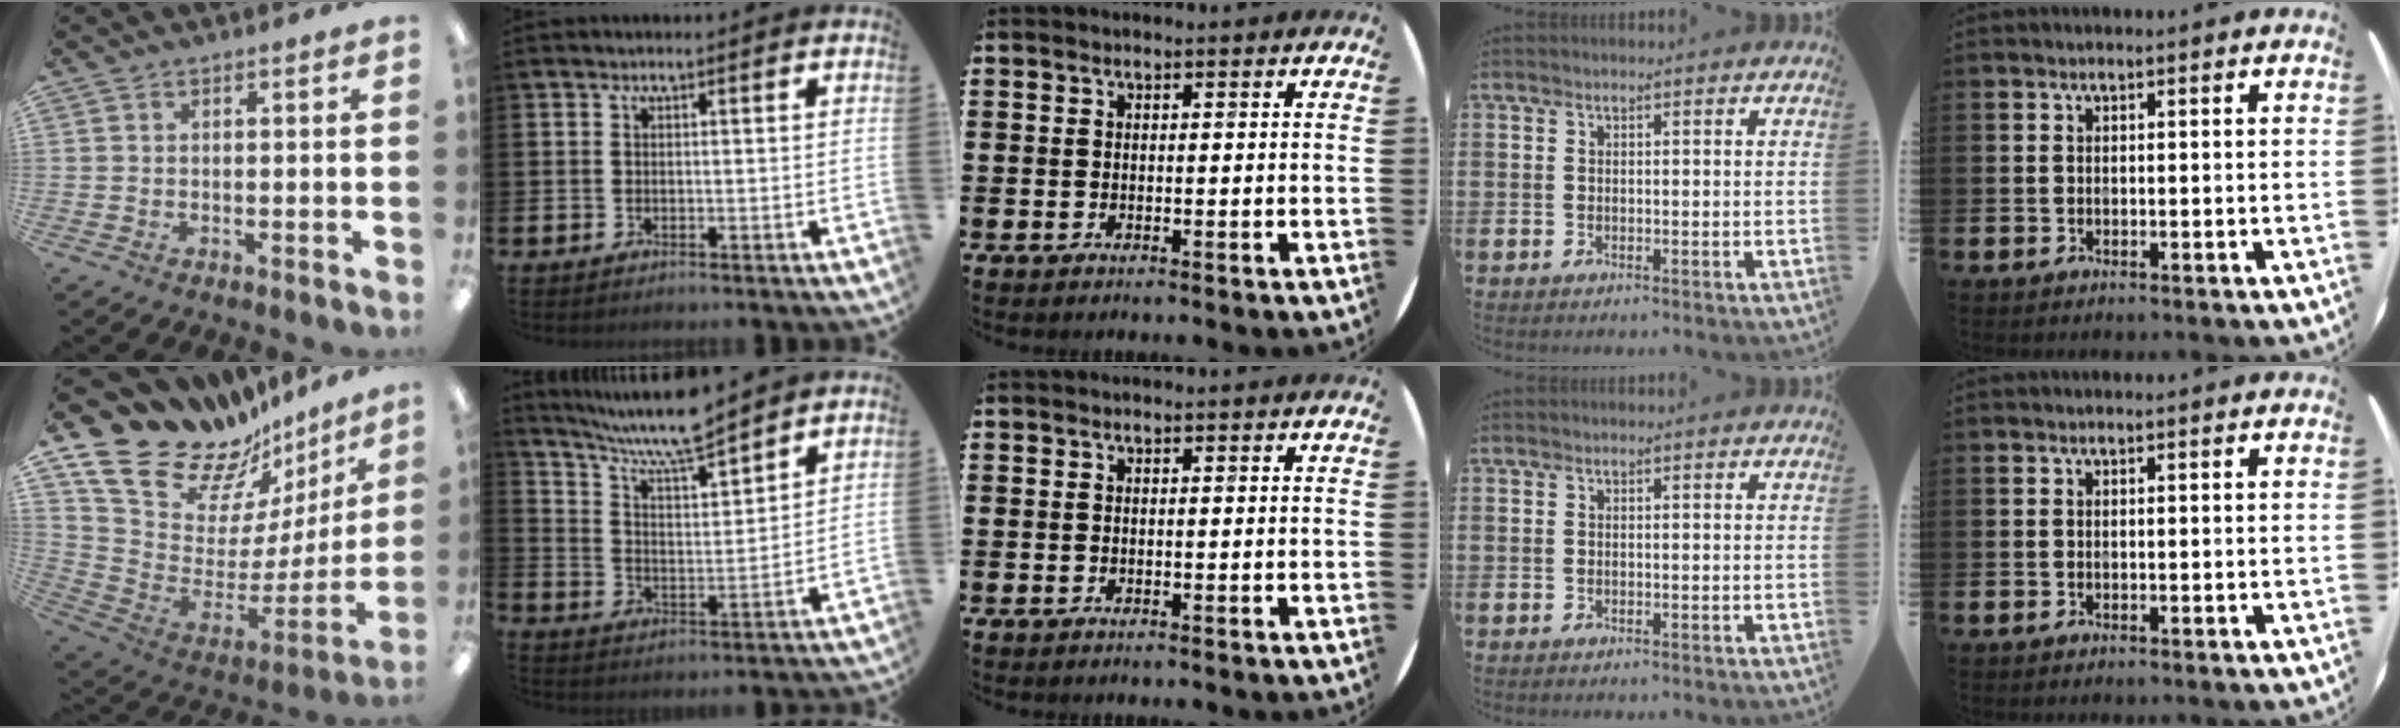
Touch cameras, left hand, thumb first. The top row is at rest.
{"thumb": {"total": 19.7, "force": [15.6, 9.6, 7.1], "torque": [-0.110, -0.140, 0.295]}, "index": {"total": 8.4, "force": [7.8, 0.6, 3.0], "torque": [-0.090, -0.046, 0.141]}}